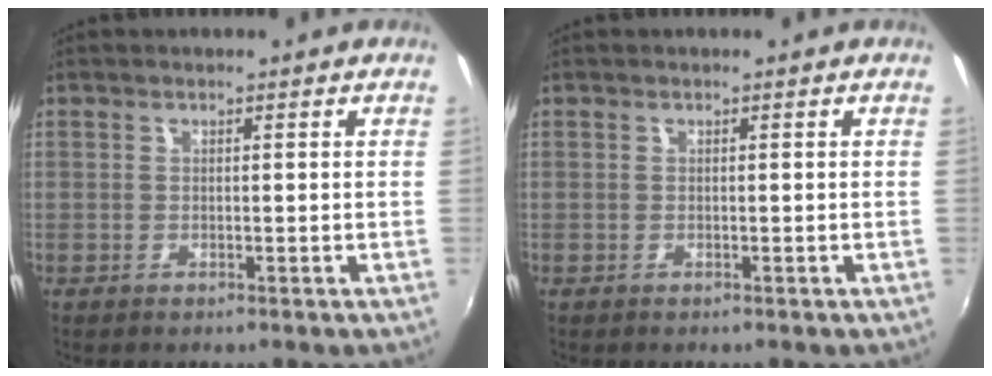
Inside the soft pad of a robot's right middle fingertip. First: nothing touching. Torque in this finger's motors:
{"motor_torque": [0.15, -0.12, 0.04, 0.01]}